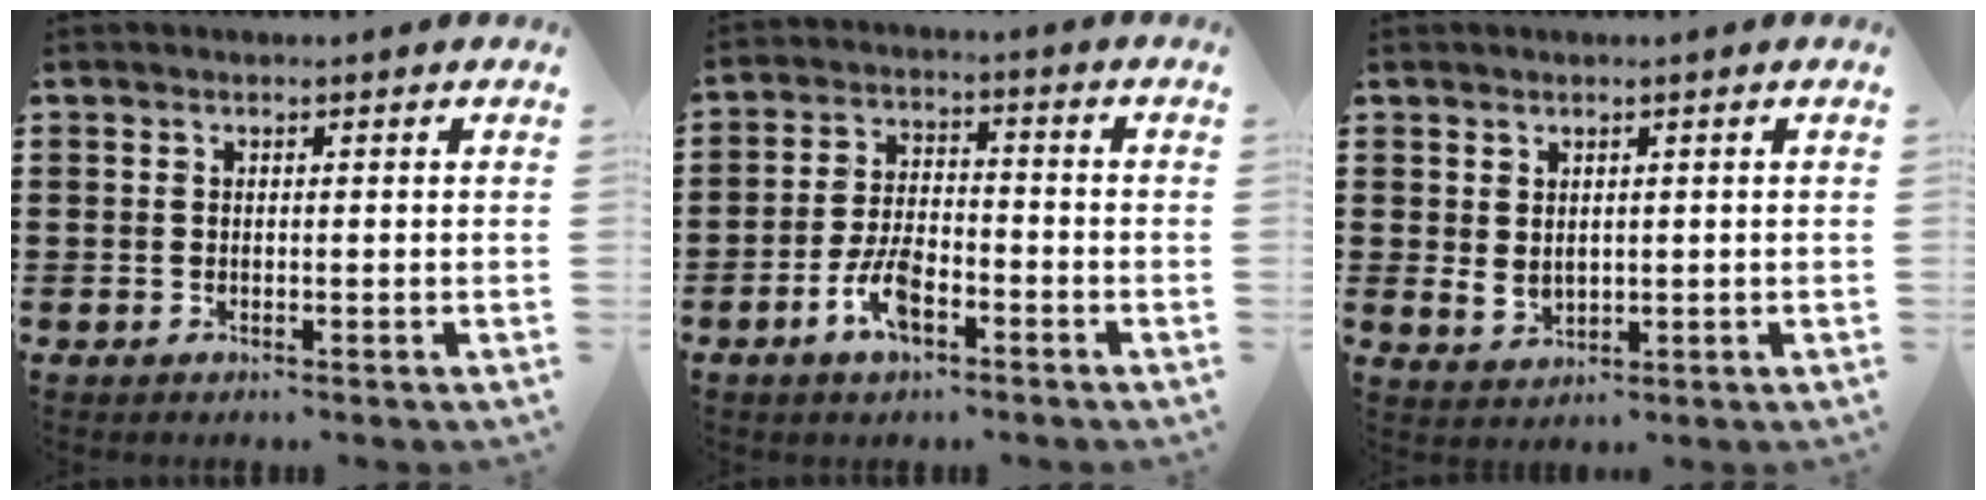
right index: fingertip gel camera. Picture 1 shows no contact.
{"total": 6.7, "force": [-3.3, 2.9, 5.0], "torque": [-0.113, 0.002, -0.066]}
{"total": 2.4, "force": [1.3, 1.6, 1.1], "torque": [-0.025, 0.004, 0.026]}